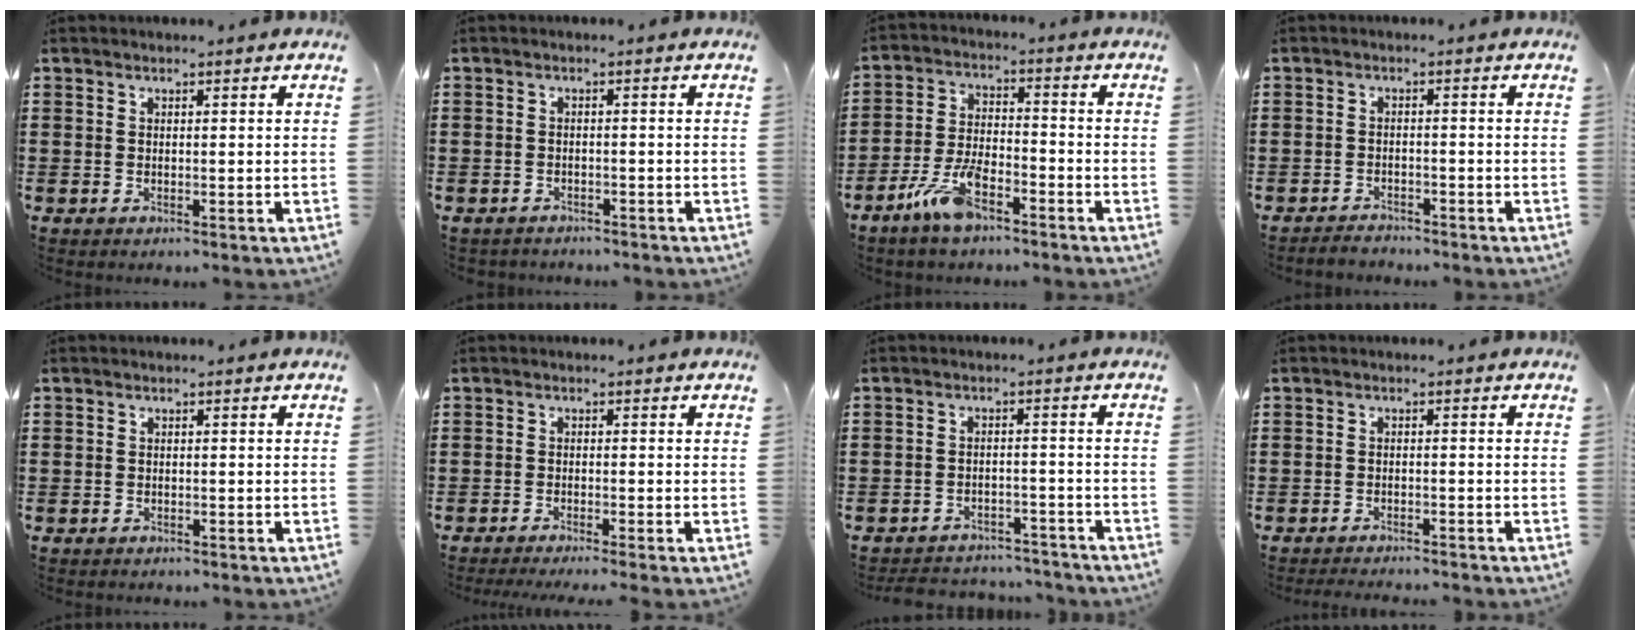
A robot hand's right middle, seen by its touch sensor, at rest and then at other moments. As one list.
[{"total": 1.4, "force": [-1.4, 0.2, -0.1], "torque": [-0.004, 0.000, -0.031]}, {"total": 7.5, "force": [-4.9, 2.4, 5.1], "torque": [-0.122, -0.002, -0.097]}, {"total": 1.9, "force": [-1.9, 0.2, -0.1], "torque": [-0.004, 0.000, -0.043]}, {"total": 0.5, "force": [-0.4, 0.3, -0.1], "torque": [0.002, 0.002, -0.010]}, {"total": 1.0, "force": [-0.8, -0.3, 0.6], "torque": [-0.009, -0.004, -0.015]}, {"total": 3.3, "force": [-3.3, 0.5, 0.1], "torque": [-0.007, 0.003, -0.071]}, {"total": 1.5, "force": [-1.5, -0.1, 0.1], "torque": [-0.005, 0.001, -0.031]}]